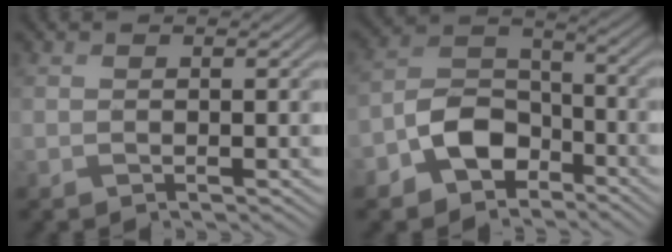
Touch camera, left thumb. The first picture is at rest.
{"total": 8.6, "force": [-4.7, 5.8, 4.3], "torque": [-0.086, 0.002, -0.109]}